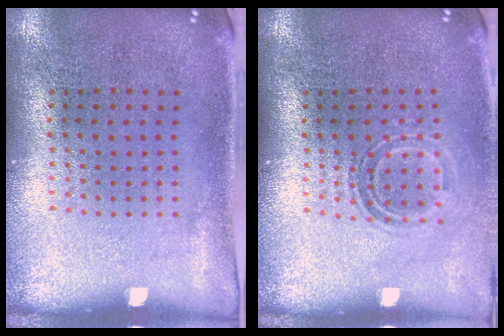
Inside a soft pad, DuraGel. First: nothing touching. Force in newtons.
{"total": 1.5, "press": 1.1, "slide": 1.0}